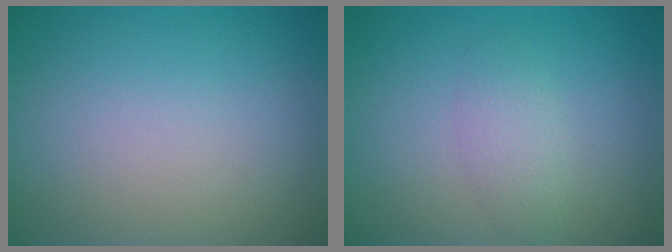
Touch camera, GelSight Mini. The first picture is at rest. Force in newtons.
{"total": 1.8, "press": 1.8, "slide": 0.1}